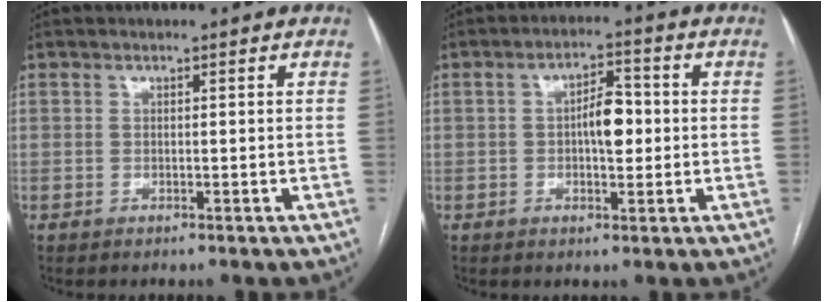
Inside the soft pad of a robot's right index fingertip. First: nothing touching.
{"total": 5.4, "force": [-0.2, 2.0, 5.0], "torque": [-0.083, 0.013, -0.002]}